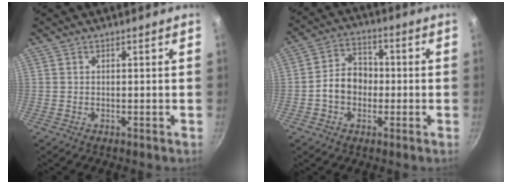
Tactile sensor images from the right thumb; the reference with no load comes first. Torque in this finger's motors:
{"motor_torque": [-0.60, 0.74, 1.18, -0.53, 0.07]}